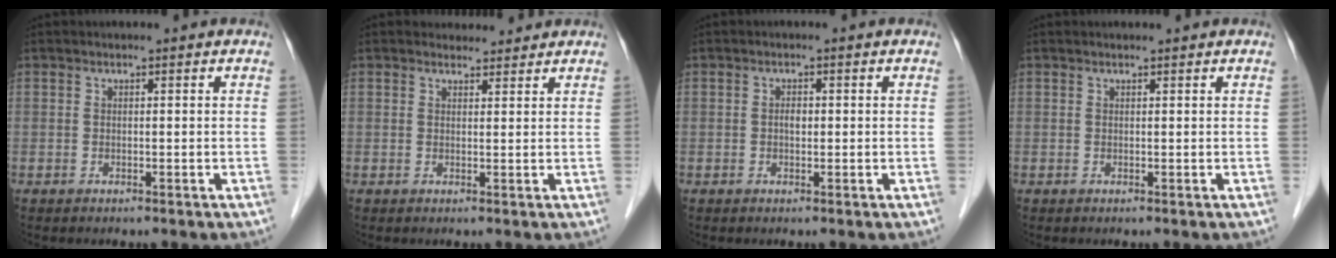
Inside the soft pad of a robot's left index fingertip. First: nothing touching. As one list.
[{"total": 1.6, "force": [1.4, 0.8, -0.2], "torque": [0.003, 0.000, 0.015]}, {"total": 1.4, "force": [-1.1, 0.5, 0.7], "torque": [-0.012, -0.004, -0.020]}, {"total": 0.0}]